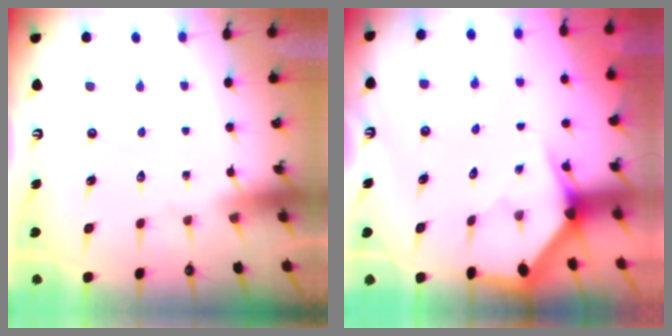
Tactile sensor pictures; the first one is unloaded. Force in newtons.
{"total": 3.0, "press": 3.0, "slide": 0.0}